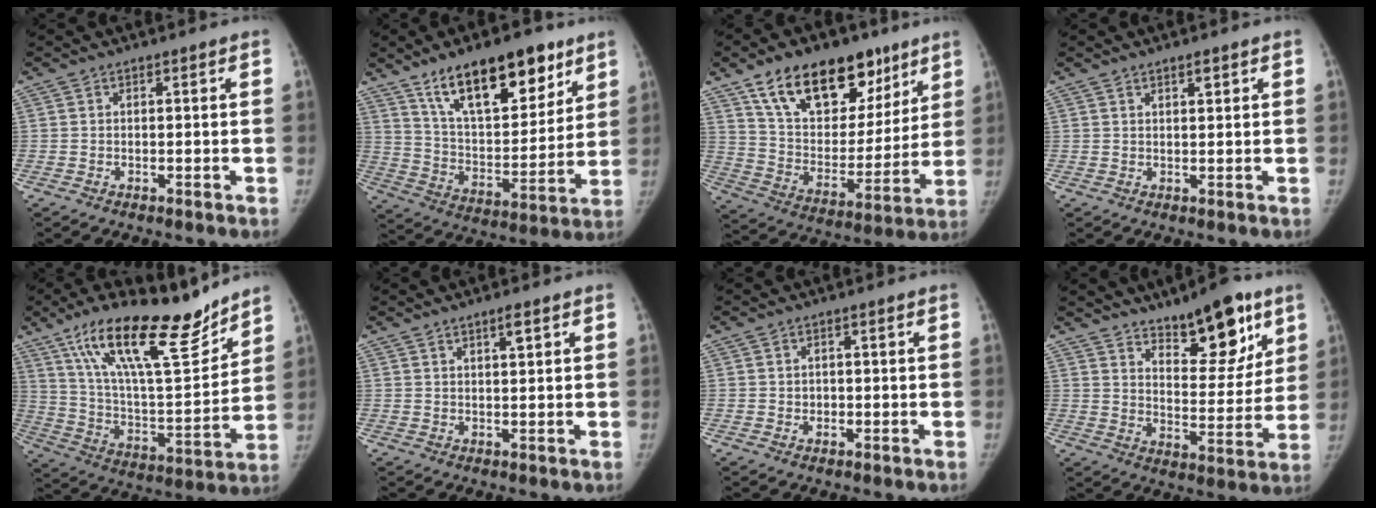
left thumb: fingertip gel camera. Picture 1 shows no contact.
{"total": 21.8, "force": [13.5, 9.4, 14.3], "torque": [-0.181, -0.055, 0.234]}
{"total": 24.3, "force": [14.7, 13.6, 13.7], "torque": [-0.175, -0.036, 0.252]}
{"total": 1.7, "force": [1.1, 0.5, 1.2], "torque": [-0.013, -0.007, 0.018]}
{"total": 24.3, "force": [17.1, 6.8, 15.8], "torque": [-0.230, -0.072, 0.298]}
{"total": 2.4, "force": [1.4, 0.5, 1.9], "torque": [-0.027, -0.008, 0.023]}
{"total": 1.5, "force": [-0.1, 1.4, 0.7], "torque": [-0.004, 0.003, 0.001]}
{"total": 15.7, "force": [10.4, 6.0, 10.1], "torque": [-0.098, -0.065, 0.165]}